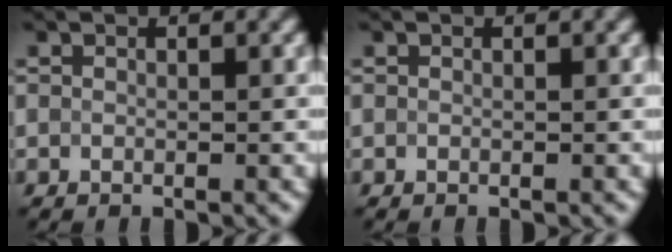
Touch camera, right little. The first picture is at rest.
{"total": 0.0}